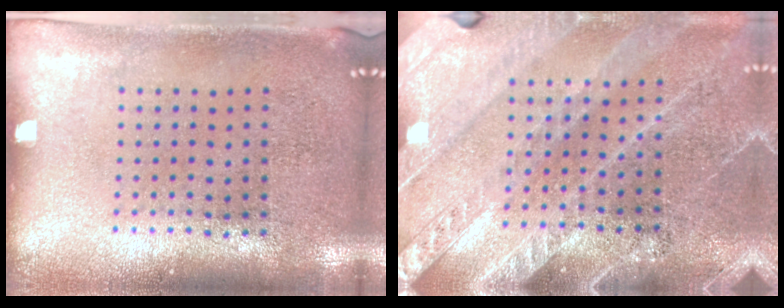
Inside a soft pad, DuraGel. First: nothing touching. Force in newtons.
{"total": 3.0, "press": 2.8, "slide": 1.3}